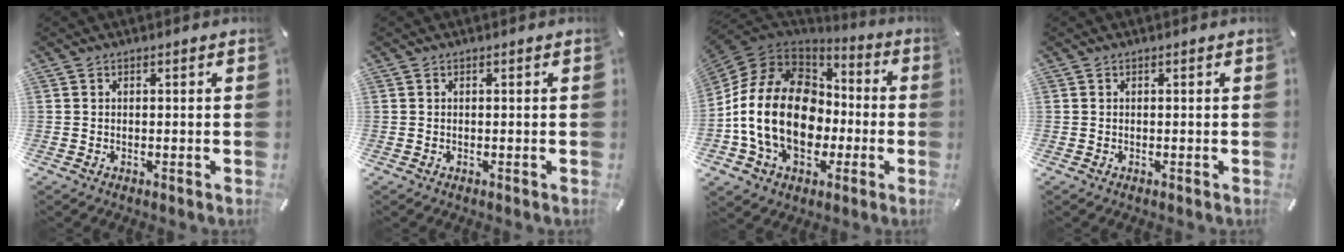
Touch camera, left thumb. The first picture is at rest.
{"total": 0.0}
{"total": 21.7, "force": [-3.4, 15.8, 14.5], "torque": [-0.323, 0.023, -0.053]}
{"total": 0.0}